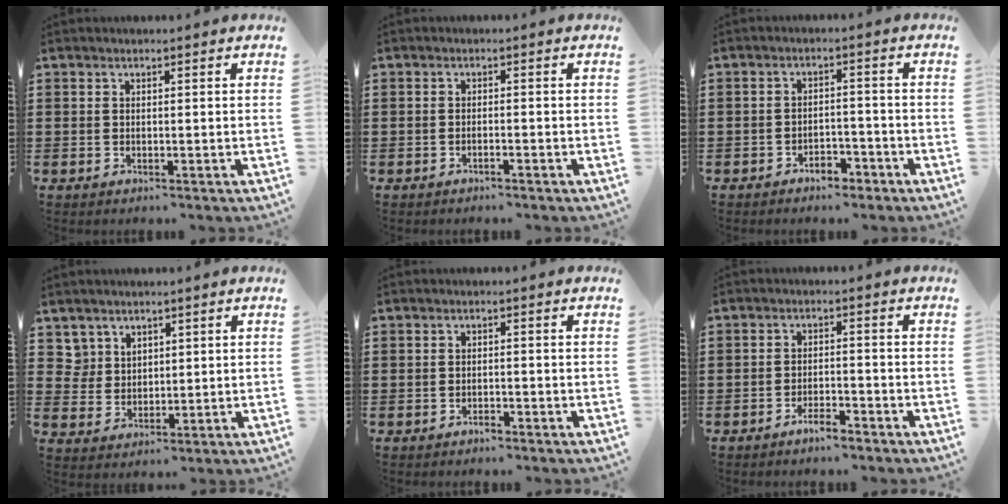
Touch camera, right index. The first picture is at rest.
{"total": 1.0, "force": [-1.0, -0.1, 0.3], "torque": [-0.008, -0.003, -0.019]}
{"total": 3.1, "force": [-2.8, 0.9, 0.8], "torque": [-0.019, 0.004, -0.057]}
{"total": 4.0, "force": [2.7, 3.0, 0.4], "torque": [-0.024, 0.009, 0.052]}
{"total": 1.2, "force": [-1.2, 0.1, 0.3], "torque": [-0.010, -0.004, -0.022]}
{"total": 2.8, "force": [-2.5, 0.4, 1.2], "torque": [-0.023, 0.005, -0.049]}